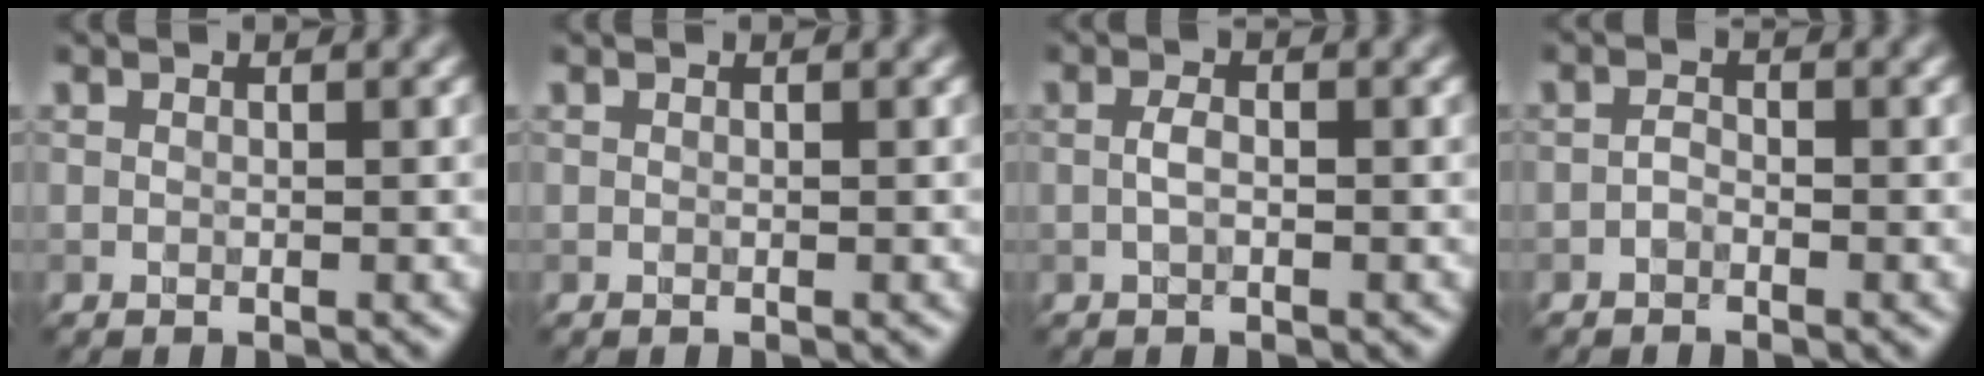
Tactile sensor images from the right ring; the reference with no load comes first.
{"total": 0.0}
{"total": 1.3, "force": [-0.3, 0.5, 1.2], "torque": [-0.026, 0.001, -0.008]}
{"total": 0.9, "force": [-0.6, 0.5, 0.5], "torque": [-0.011, 0.001, -0.013]}